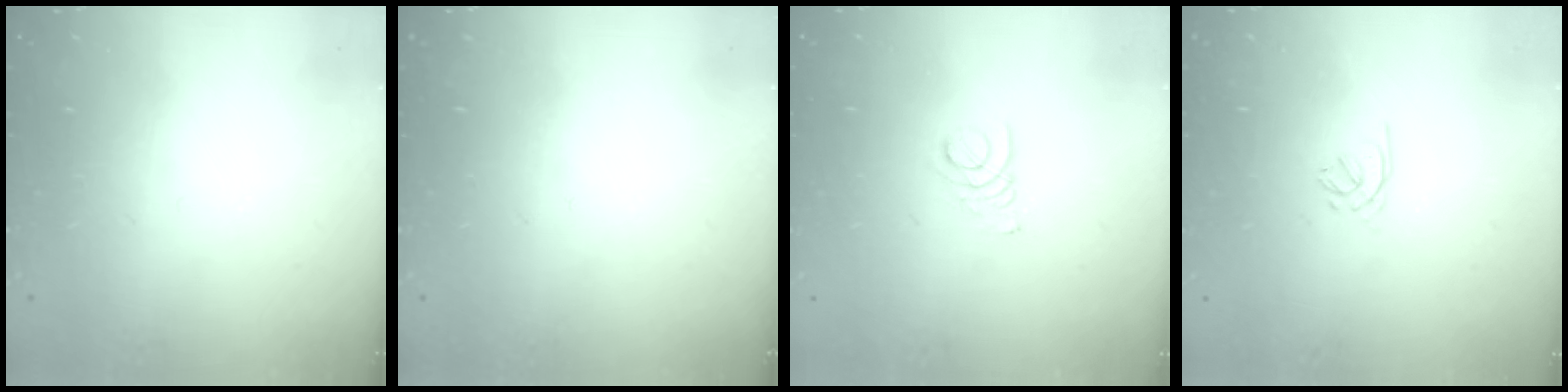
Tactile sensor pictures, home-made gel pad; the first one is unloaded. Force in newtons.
{"total": 0.0}
{"total": 1.9, "press": 1.9, "slide": 0.2}
{"total": 1.2, "press": 1.0, "slide": 0.5}